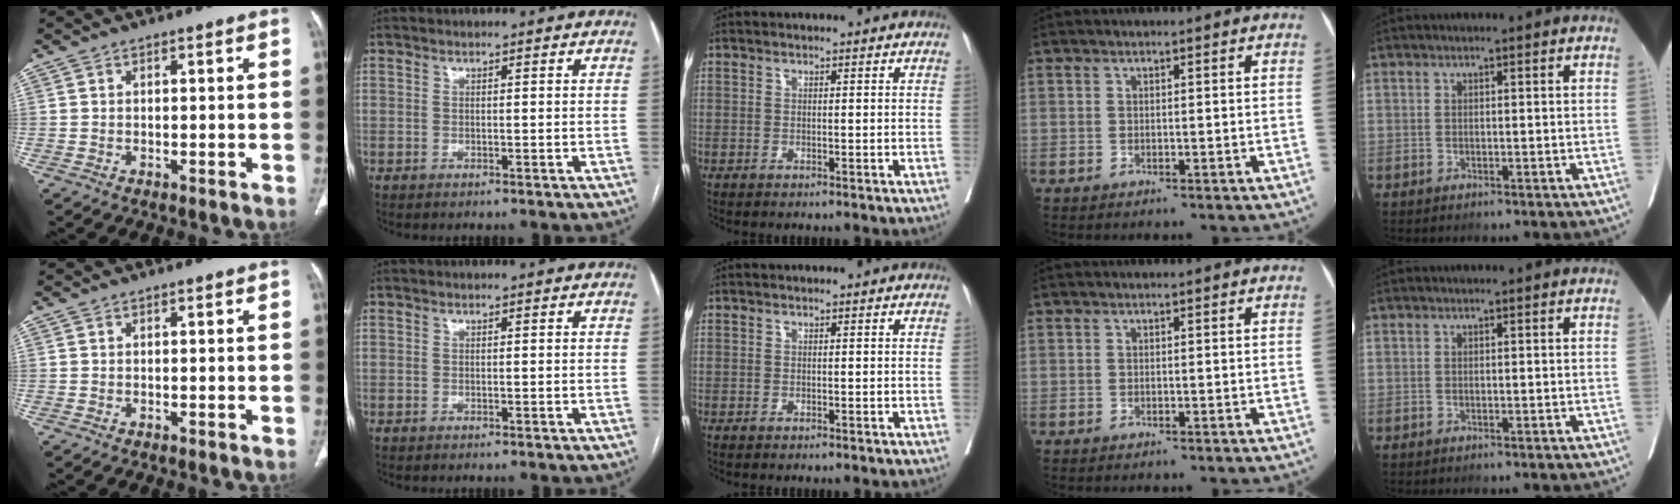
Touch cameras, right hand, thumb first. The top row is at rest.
{}